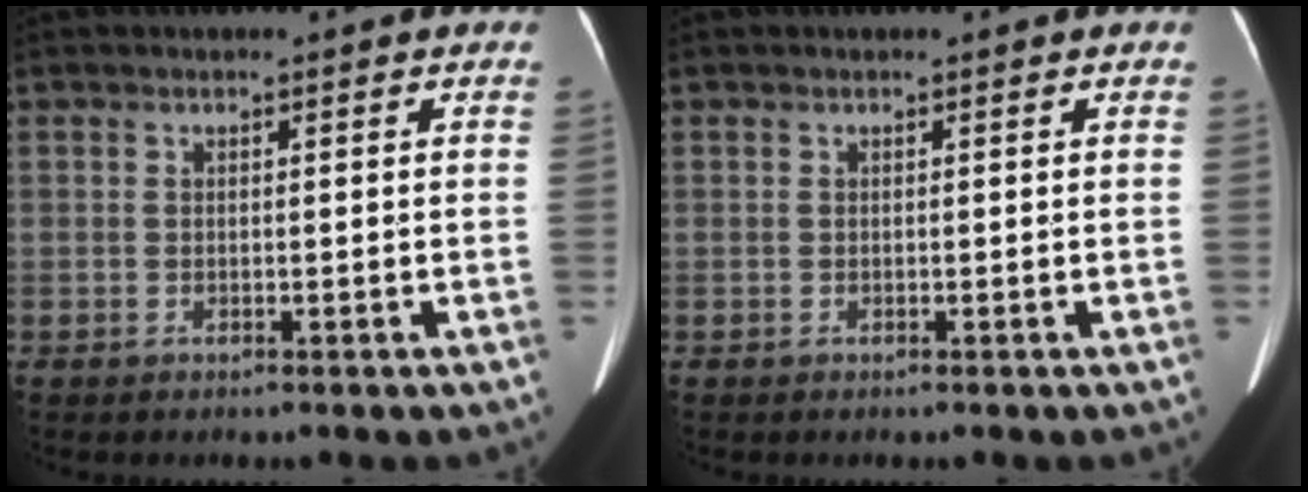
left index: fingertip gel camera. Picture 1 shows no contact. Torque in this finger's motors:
{"motor_torque": [0.02, 0.05, 0.00, 0.01]}